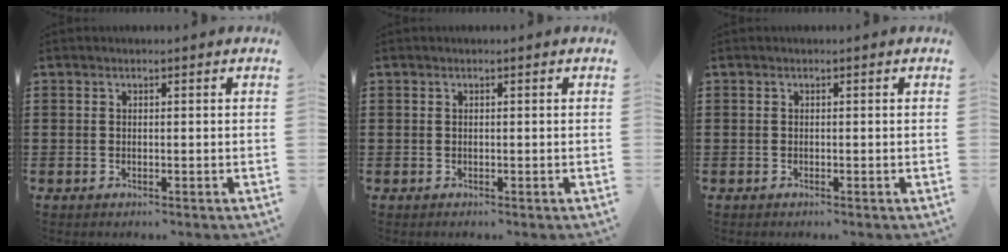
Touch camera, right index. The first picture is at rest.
{"total": 0.0}
{"total": 0.0}